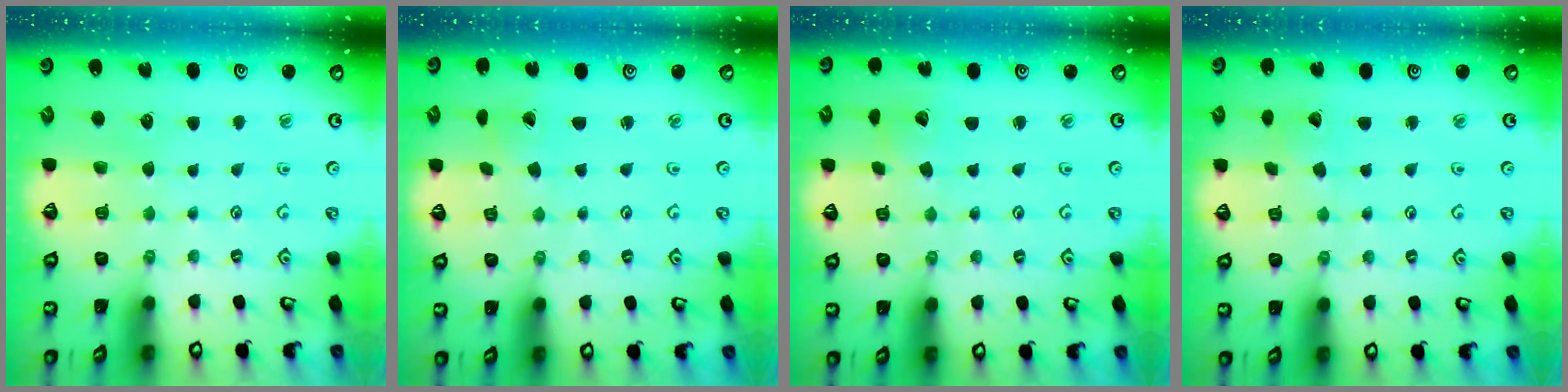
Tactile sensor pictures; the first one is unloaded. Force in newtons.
{"total": 0.7, "press": 0.7, "slide": 0.0}
{"total": 3.4, "press": 3.3, "slide": 0.2}
{"total": 2.9, "press": 2.9, "slide": 0.3}